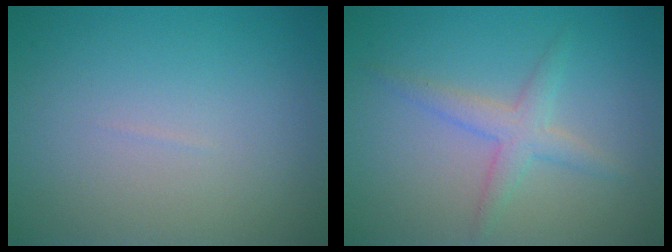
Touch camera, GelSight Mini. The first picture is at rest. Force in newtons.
{"total": 2.5, "press": 2.5, "slide": 0.0}